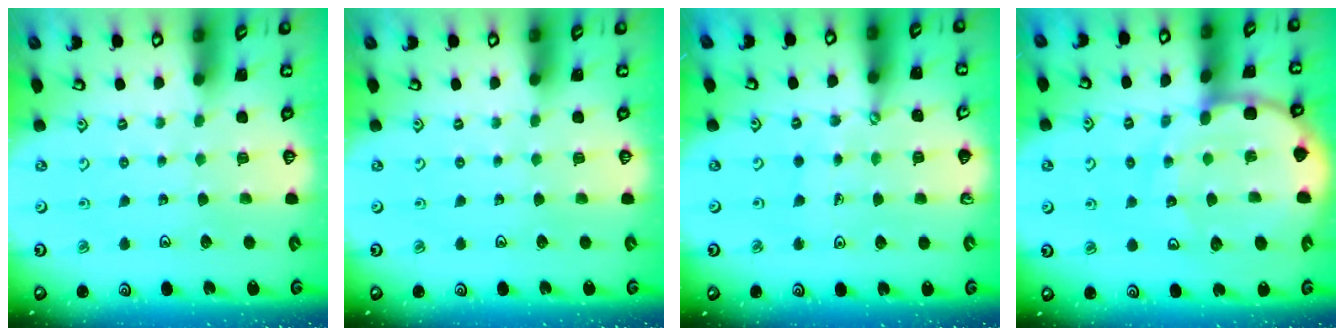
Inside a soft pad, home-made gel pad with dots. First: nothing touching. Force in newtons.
{"total": 0.0}
{"total": 1.0, "press": 1.0, "slide": 0.2}
{"total": 14.7, "press": 14.5, "slide": 1.8}